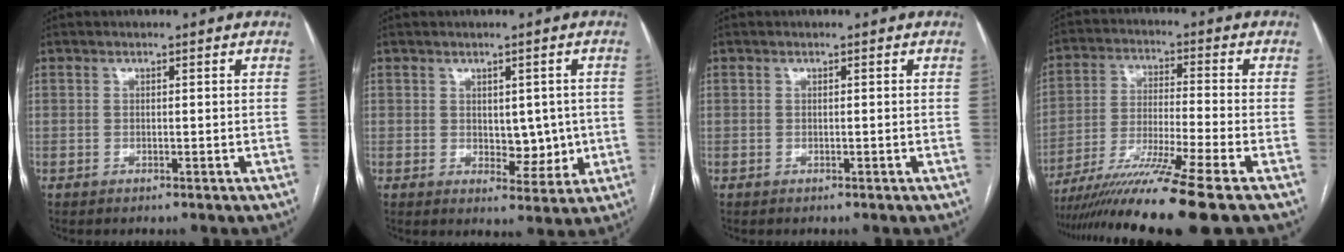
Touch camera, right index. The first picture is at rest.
{"total": 5.3, "force": [0.1, 3.2, 4.3], "torque": [-0.048, -0.001, 0.012]}
{"total": 0.0}
{"total": 14.9, "force": [-11.3, -2.4, 9.4], "torque": [-0.180, -0.037, -0.196]}